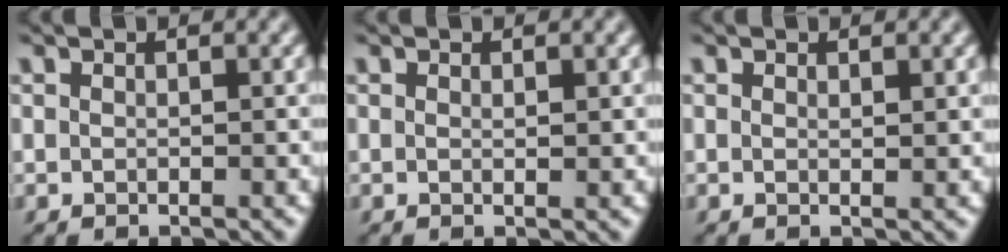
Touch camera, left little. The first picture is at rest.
{"total": 0.6, "force": [0.1, 0.1, 0.6], "torque": [-0.010, 0.000, 0.002]}
{"total": 0.6, "force": [0.4, 0.1, 0.4], "torque": [-0.008, -0.001, 0.007]}